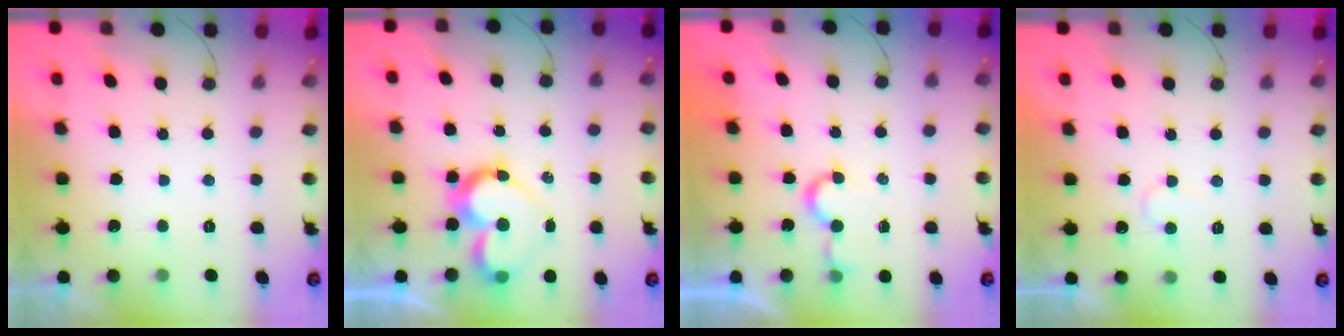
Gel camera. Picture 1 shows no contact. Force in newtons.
{"total": 11.6, "press": 11.5, "slide": 1.2}
{"total": 5.1, "press": 5.1, "slide": 0.4}
{"total": 5.4, "press": 5.4, "slide": 0.4}